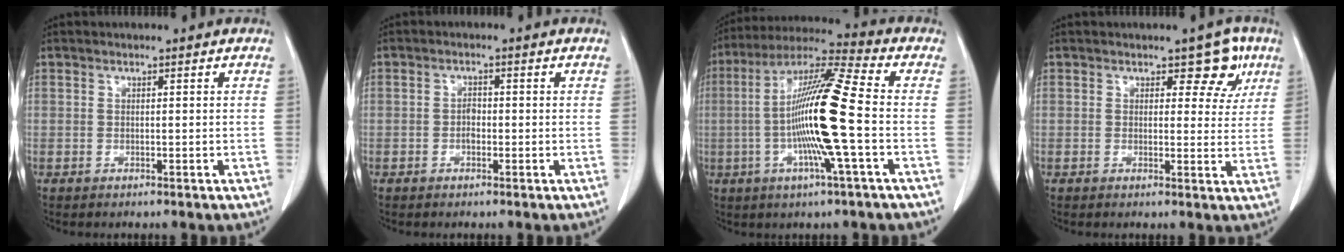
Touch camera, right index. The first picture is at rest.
{"total": 1.5, "force": [-0.5, 0.9, 1.1], "torque": [-0.017, 0.004, -0.009]}
{"total": 15.6, "force": [-2.2, -0.6, 15.4], "torque": [-0.291, 0.001, -0.055]}
{"total": 5.1, "force": [2.7, 3.0, 3.1], "torque": [-0.012, 0.005, 0.027]}